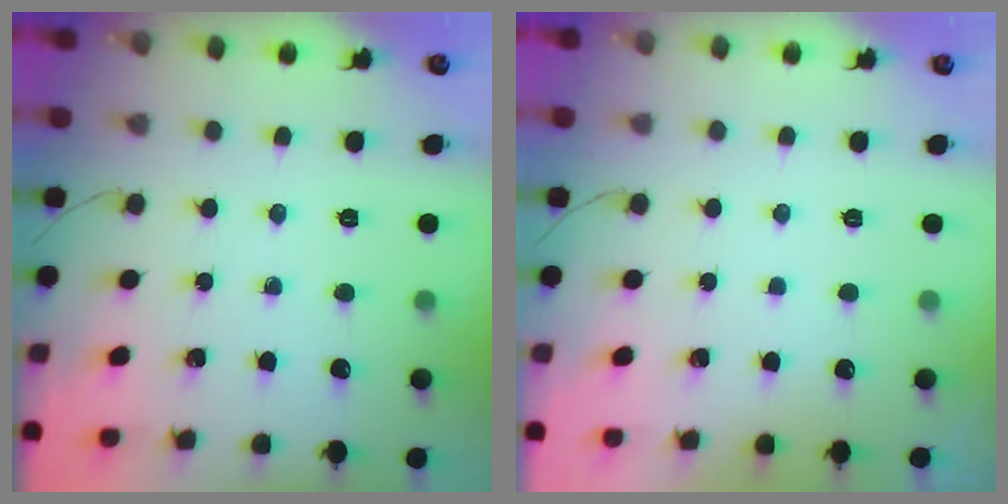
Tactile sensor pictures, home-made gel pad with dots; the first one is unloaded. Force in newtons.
{"total": 3.0, "press": 3.0, "slide": 0.1}